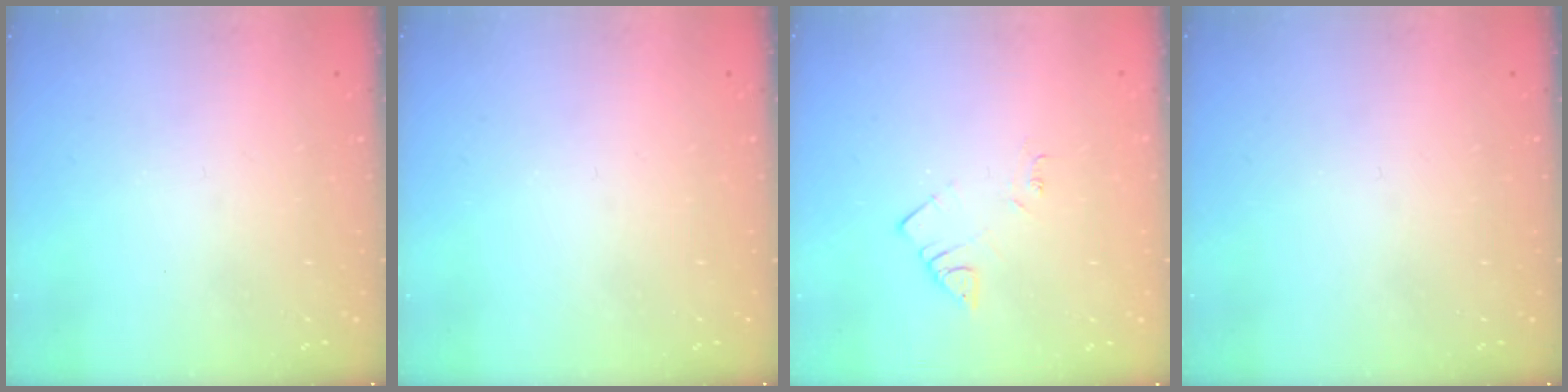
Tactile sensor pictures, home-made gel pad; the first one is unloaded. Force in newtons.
{"total": 0.0}
{"total": 2.9, "press": 2.9, "slide": 0.6}
{"total": 0.0}